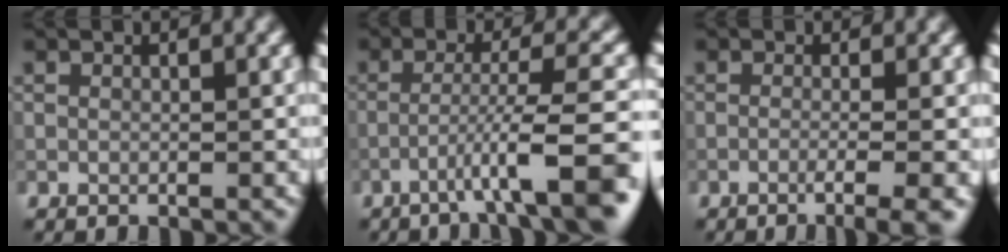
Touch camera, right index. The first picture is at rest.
{"total": 6.9, "force": [-3.4, 0.9, 6.0], "torque": [-0.090, 0.013, -0.059]}
{"total": 3.8, "force": [-1.6, 0.8, 3.3], "torque": [-0.042, 0.000, -0.035]}